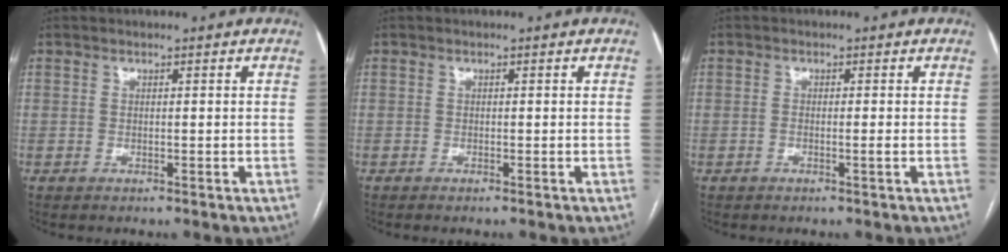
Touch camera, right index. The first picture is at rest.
{"total": 0.5, "force": [-0.4, -0.1, 0.3], "torque": [-0.009, -0.002, -0.007]}
{"total": 1.1, "force": [-0.4, -0.1, 1.0], "torque": [-0.020, -0.001, -0.006]}